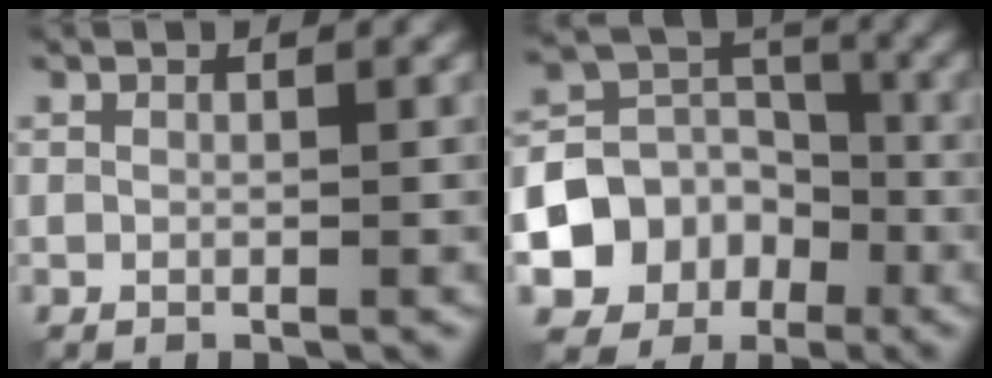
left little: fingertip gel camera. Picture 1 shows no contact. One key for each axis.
{"total": 7.9, "fx": -3.5, "fy": 6.5, "fz": 2.8, "tx": -0.047, "ty": 0.011, "tz": -0.080}